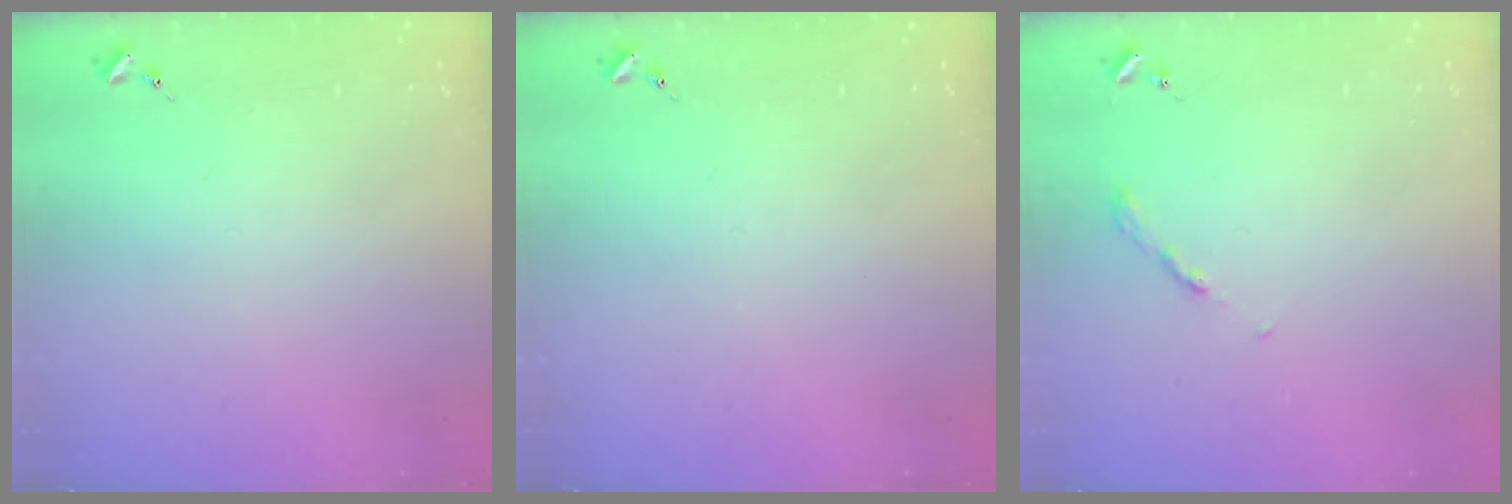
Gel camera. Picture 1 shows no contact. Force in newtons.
{"total": 0.0}
{"total": 2.7, "press": 2.6, "slide": 0.3}